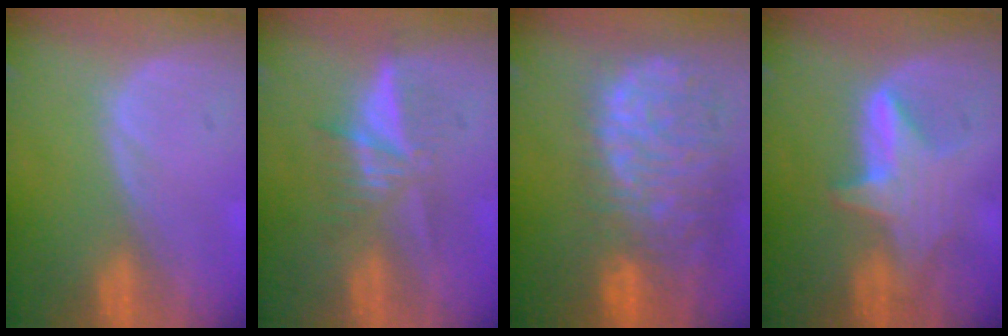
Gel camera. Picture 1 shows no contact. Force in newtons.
{"total": 5.2, "press": 5.1, "slide": 1.2}
{"total": 13.1, "press": 10.8, "slide": 7.3}
{"total": 5.8, "press": 5.8, "slide": 0.9}